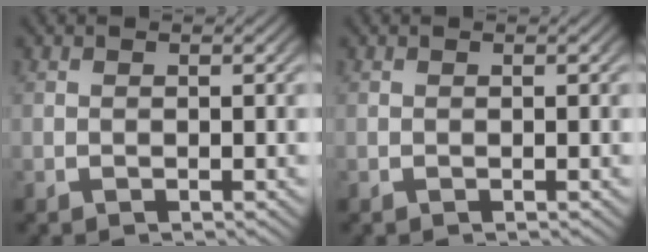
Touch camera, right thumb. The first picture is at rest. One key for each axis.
{"total": 0.0}